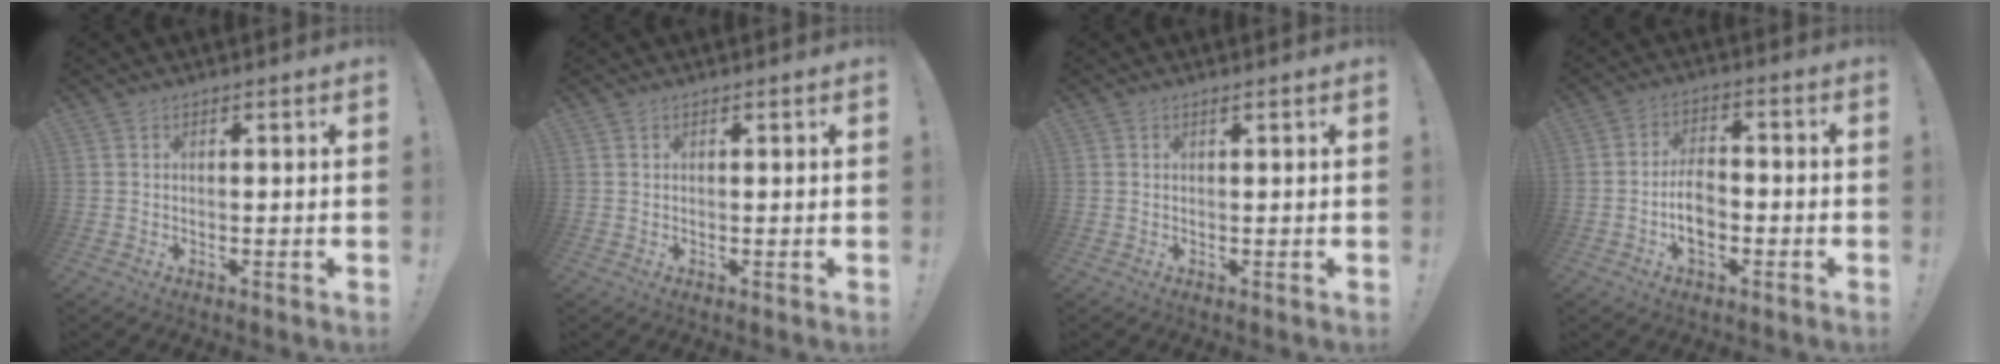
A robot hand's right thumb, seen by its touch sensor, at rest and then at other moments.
{"total": 0.0}
{"total": 0.6, "force": [0.4, 0.0, 0.4], "torque": [-0.010, 0.001, 0.008]}
{"total": 7.3, "force": [-2.3, 4.8, 5.1], "torque": [-0.079, 0.009, -0.041]}